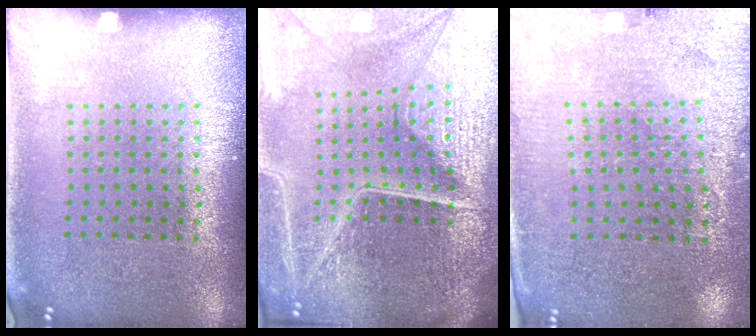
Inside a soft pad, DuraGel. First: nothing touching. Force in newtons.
{"total": 6.5, "press": 5.8, "slide": 3.1}
{"total": 3.0, "press": 2.9, "slide": 0.8}